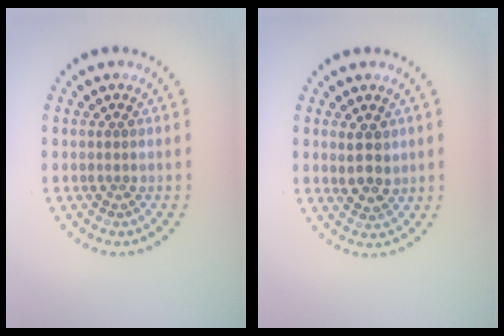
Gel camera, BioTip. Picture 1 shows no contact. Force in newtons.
{"total": 2.3, "press": 2.2, "slide": 0.9}